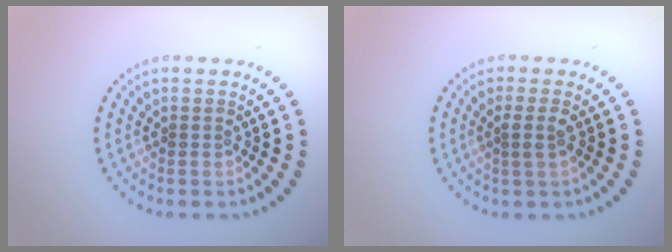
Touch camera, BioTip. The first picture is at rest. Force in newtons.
{"total": 1.4, "press": 1.1, "slide": 0.8}